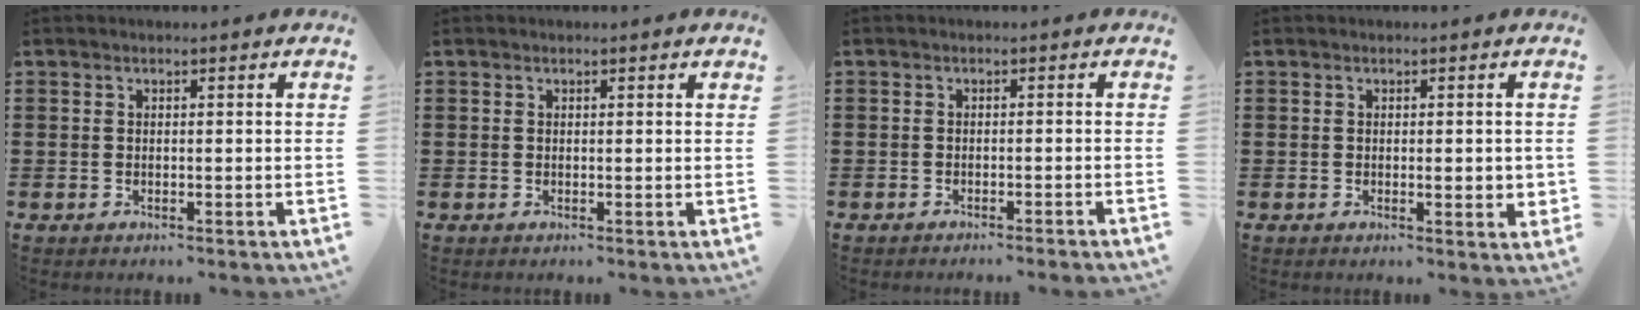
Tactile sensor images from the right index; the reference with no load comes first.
{"total": 0.0}
{"total": 1.1, "force": [-1.0, -0.3, 0.3], "torque": [-0.005, 0.000, -0.020]}
{"total": 1.9, "force": [0.0, 0.5, 1.8], "torque": [-0.033, 0.001, -0.001]}